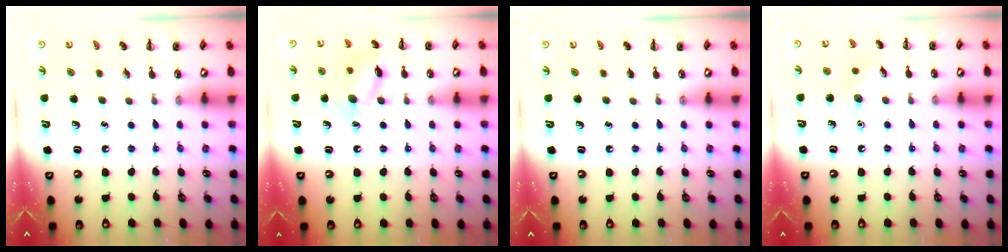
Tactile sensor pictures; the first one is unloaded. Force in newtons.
{"total": 10.9, "press": 10.9, "slide": 0.5}
{"total": 0.0}
{"total": 6.9, "press": 6.6, "slide": 1.7}